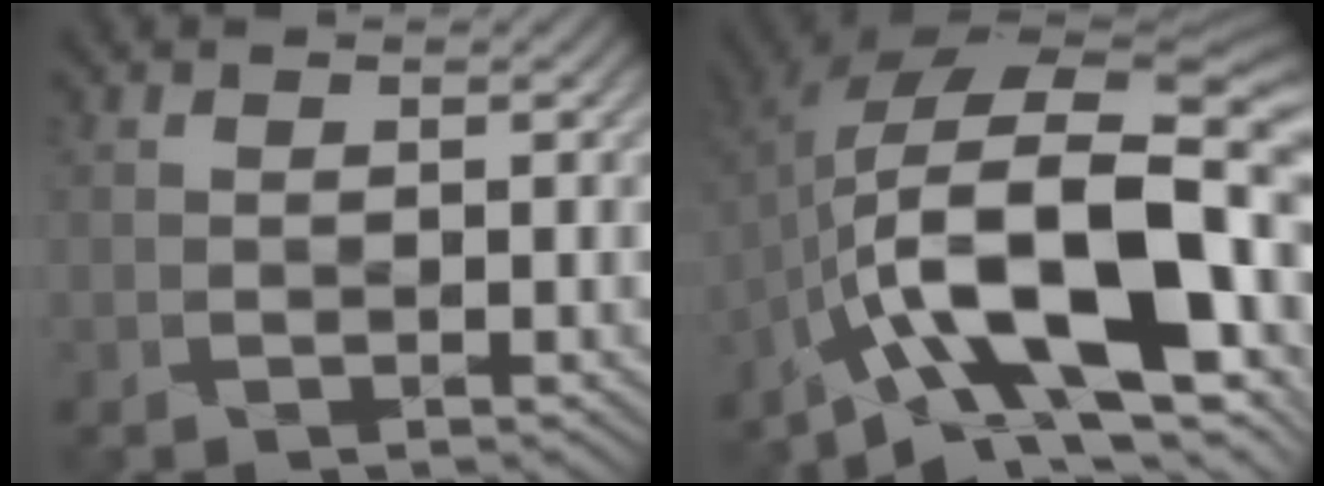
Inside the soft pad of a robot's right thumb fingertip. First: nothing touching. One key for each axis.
{"total": 18.8, "fx": -5.4, "fy": 8.5, "fz": 15.9, "tx": -0.264, "ty": 0.001, "tz": -0.091}